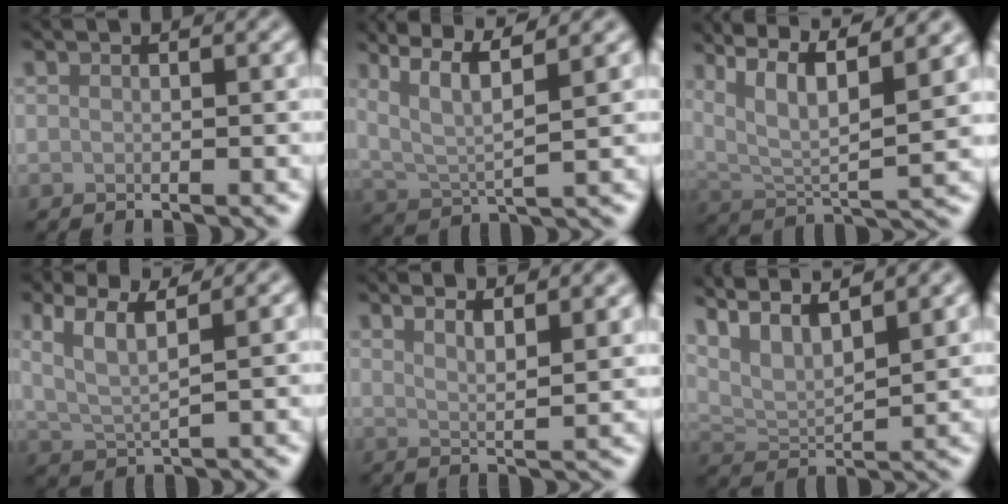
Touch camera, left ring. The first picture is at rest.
{"total": 6.2, "force": [3.8, 1.5, 4.7], "torque": [-0.082, 0.011, 0.071]}
{"total": 10.9, "force": [6.4, 3.0, 8.3], "torque": [-0.158, 0.020, 0.098]}
{"total": 4.1, "force": [2.2, 1.4, 3.2], "torque": [-0.070, 0.002, 0.045]}
{"total": 5.4, "force": [4.1, 1.5, 3.2], "torque": [-0.023, 0.018, 0.042]}
{"total": 8.2, "force": [5.8, 2.7, 5.1], "torque": [-0.115, 0.024, 0.094]}